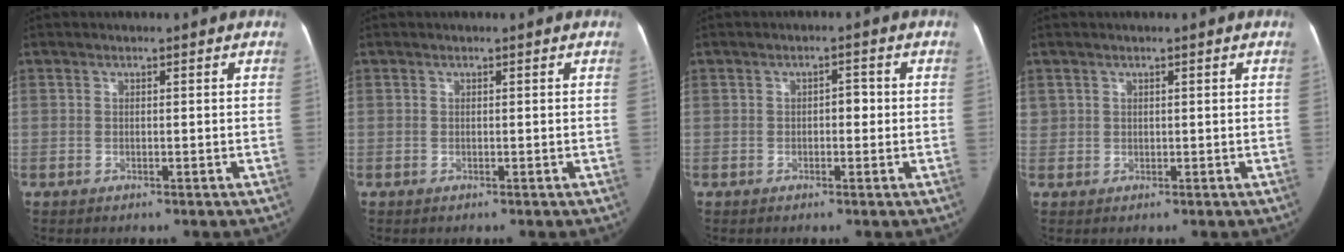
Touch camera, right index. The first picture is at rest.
{"total": 0.0}
{"total": 1.9, "force": [-0.2, 1.1, 1.6], "torque": [-0.017, 0.009, -0.005]}
{"total": 1.3, "force": [0.7, 1.1, 0.1], "torque": [0.015, 0.012, 0.011]}